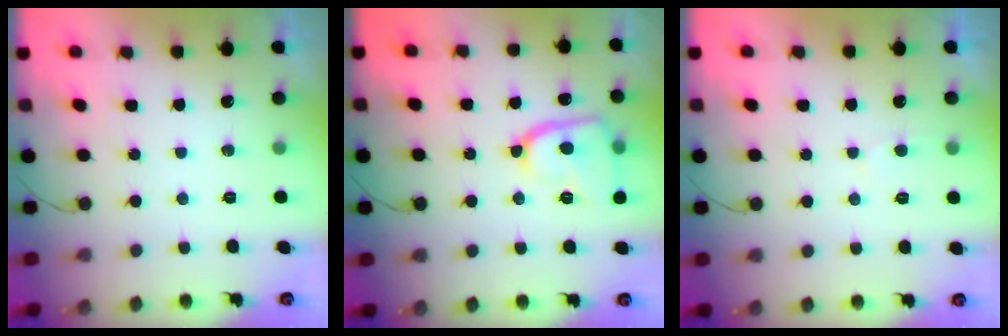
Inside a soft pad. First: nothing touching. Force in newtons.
{"total": 13.3, "press": 13.2, "slide": 1.5}
{"total": 3.6, "press": 3.6, "slide": 0.5}